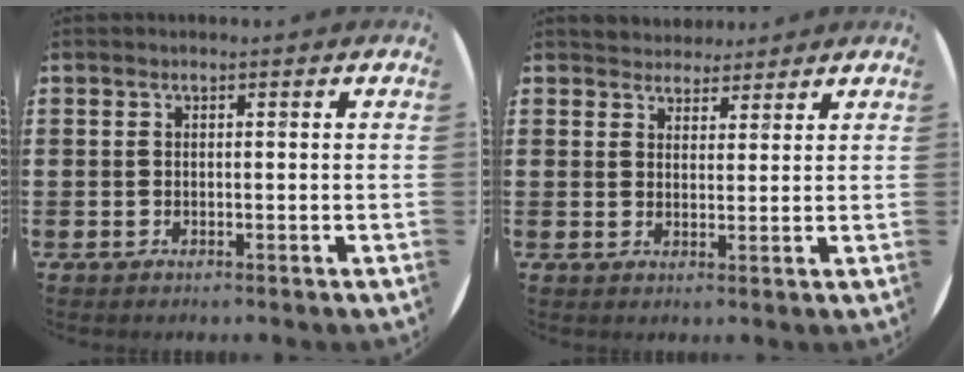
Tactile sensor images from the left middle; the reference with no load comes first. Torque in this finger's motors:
{"motor_torque": [0.64, -0.51, 0.00, 0.04]}